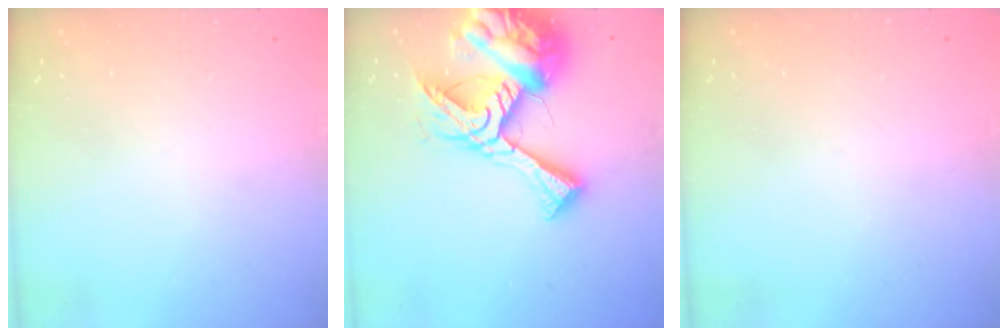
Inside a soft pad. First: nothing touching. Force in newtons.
{"total": 21.2, "press": 21.1, "slide": 2.2}
{"total": 0.0}